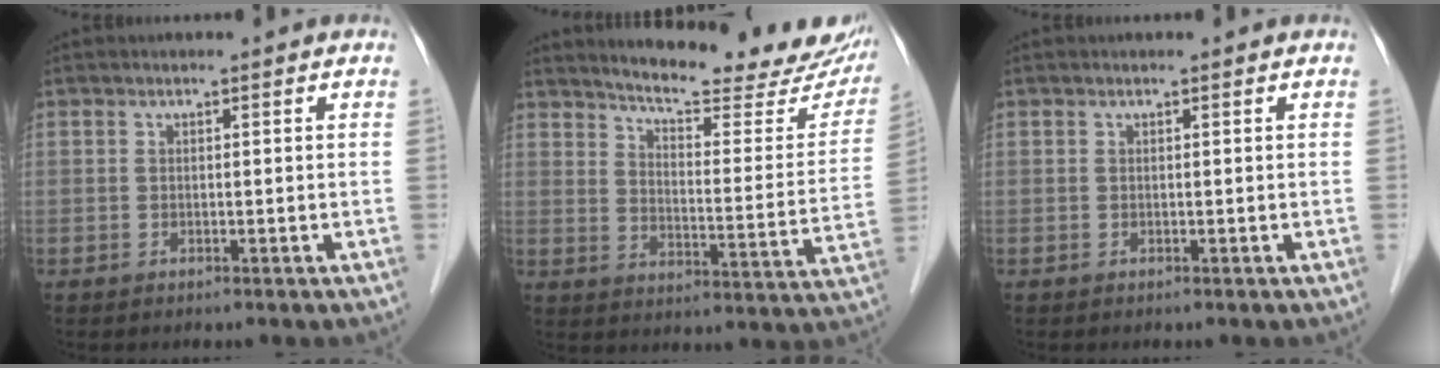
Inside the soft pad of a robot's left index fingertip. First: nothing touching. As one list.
[{"total": 21.1, "force": [19.0, 3.4, 8.6], "torque": [-0.111, -0.060, 0.233]}, {"total": 0.0}]